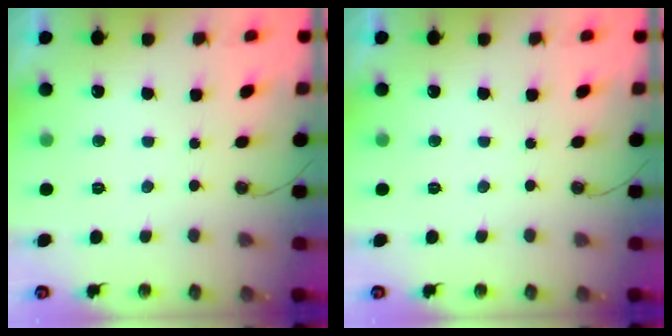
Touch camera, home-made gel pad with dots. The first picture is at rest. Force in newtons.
{"total": 0.0}